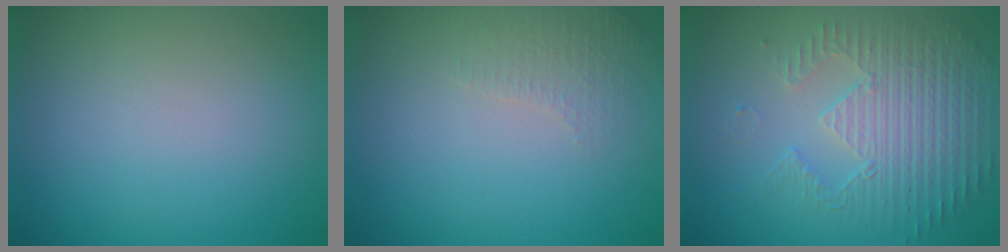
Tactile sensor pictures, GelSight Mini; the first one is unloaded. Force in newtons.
{"total": 1.6, "press": 1.6, "slide": 0.4}
{"total": 3.8, "press": 3.6, "slide": 1.2}